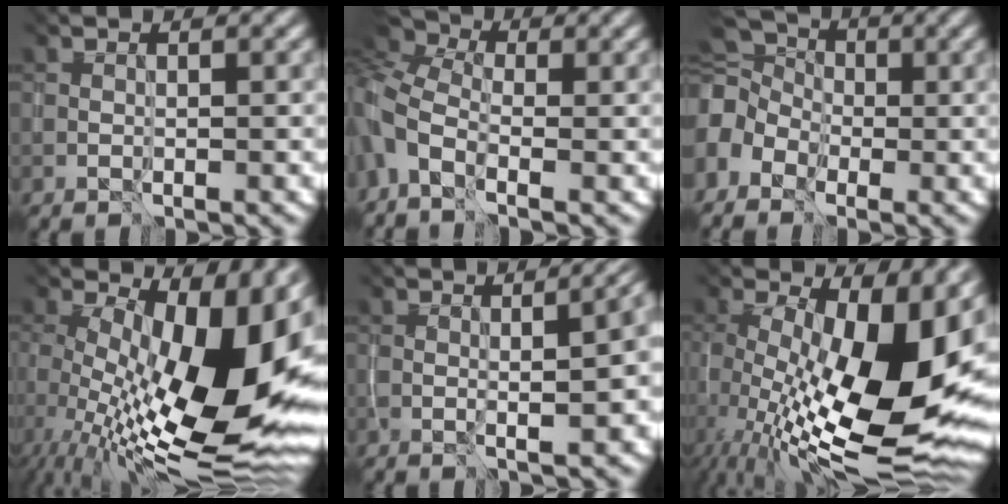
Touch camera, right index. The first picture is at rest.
{"total": 6.5, "force": [-1.5, 3.8, 5.1], "torque": [-0.155, -0.010, -0.009]}
{"total": 7.7, "force": [-0.4, 6.2, 4.6], "torque": [-0.118, 0.011, -0.001]}
{"total": 15.5, "force": [0.2, 7.7, 13.5], "torque": [-0.212, -0.007, 0.035]}
{"total": 5.0, "force": [-0.6, 1.3, 4.8], "torque": [-0.021, 0.011, 0.003]}
{"total": 15.9, "force": [-0.3, 7.9, 13.8], "torque": [-0.202, -0.015, 0.032]}